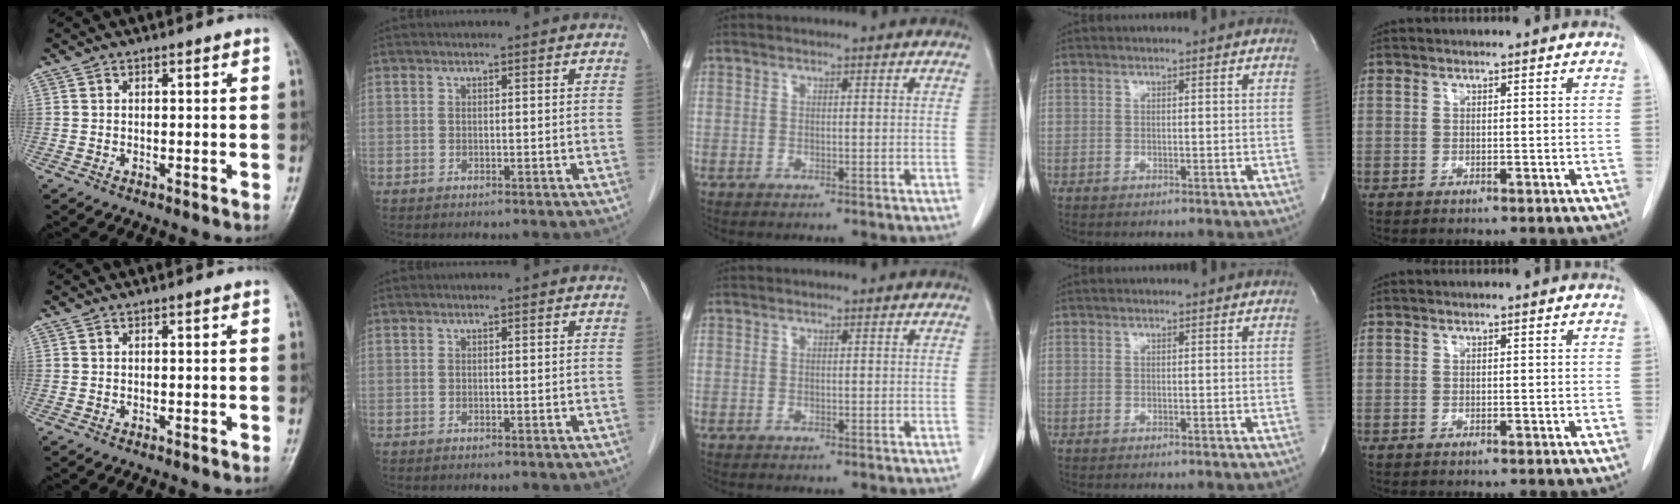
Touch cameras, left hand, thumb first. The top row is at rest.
{}